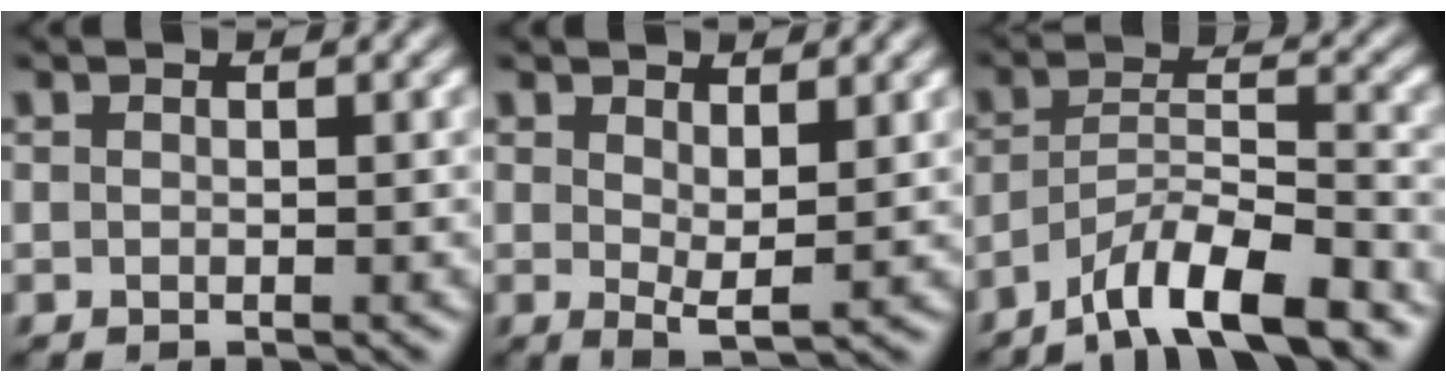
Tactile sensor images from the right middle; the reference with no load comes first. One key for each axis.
{"total": 2.5, "fx": 1.1, "fy": 0.8, "fz": 2.1, "tx": -0.038, "ty": -0.010, "tz": 0.021}
{"total": 8.3, "fx": -6.3, "fy": 1.7, "fz": 5.2, "tx": -0.082, "ty": 0.008, "tz": -0.113}